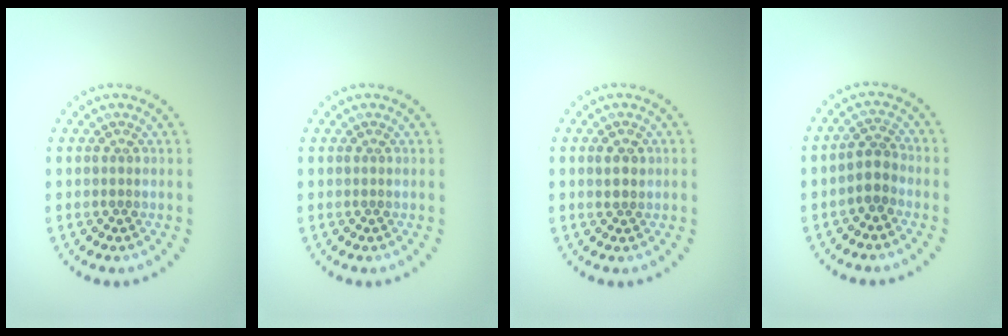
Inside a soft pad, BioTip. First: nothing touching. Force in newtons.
{"total": 0.0}
{"total": 1.4, "press": 1.3, "slide": 0.4}
{"total": 2.2, "press": 1.8, "slide": 1.2}